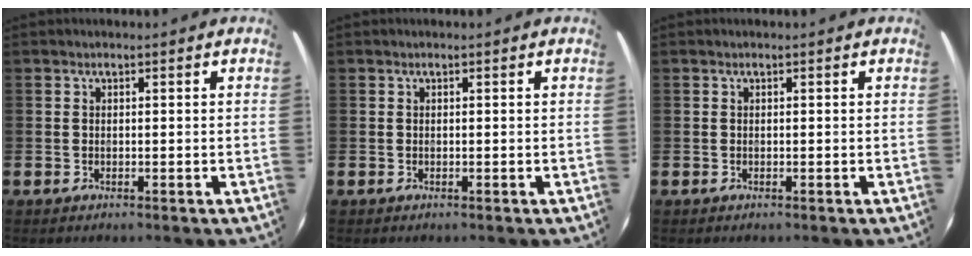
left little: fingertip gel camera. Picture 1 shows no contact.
{"total": 0.0}
{"total": 0.0}